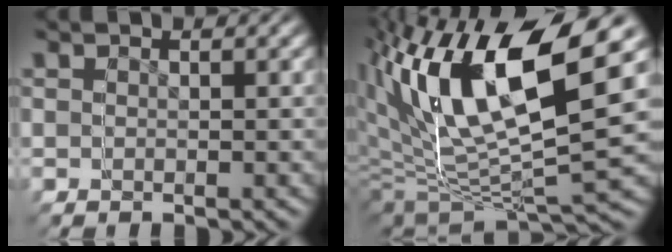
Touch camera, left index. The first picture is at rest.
{"total": 9.2, "force": [1.1, 6.5, 6.4], "torque": [-0.149, 0.001, 0.020]}